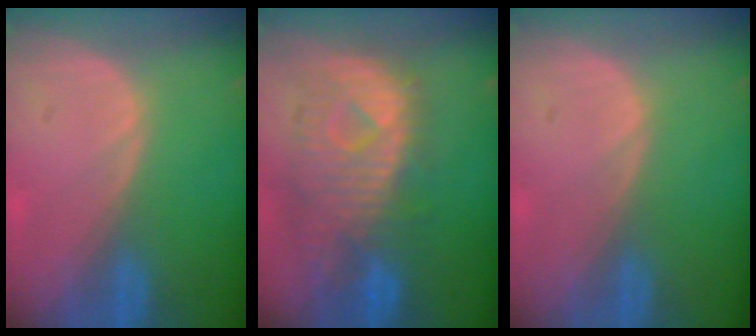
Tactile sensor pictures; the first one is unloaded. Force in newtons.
{"total": 10.8, "press": 9.6, "slide": 5.0}
{"total": 0.0}